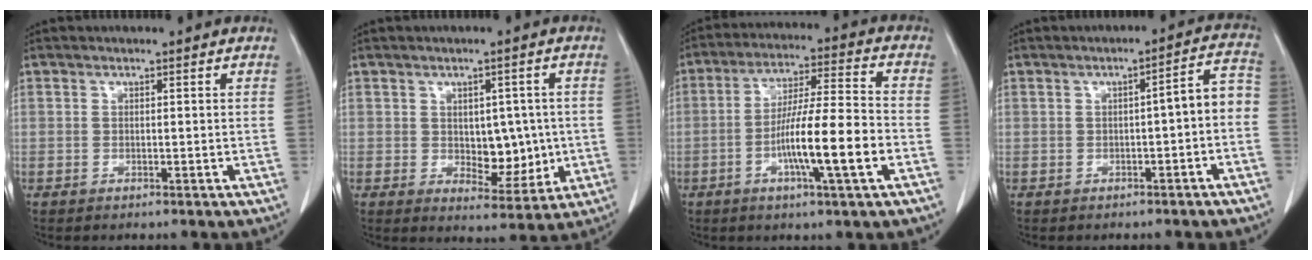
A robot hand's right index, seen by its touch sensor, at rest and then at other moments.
{"total": 7.2, "force": [-0.1, 4.1, 5.9], "torque": [-0.069, 0.001, 0.012]}
{"total": 13.1, "force": [-4.0, 0.4, 12.4], "torque": [-0.218, -0.001, -0.072]}
{"total": 4.9, "force": [-1.0, 0.9, 4.7], "torque": [-0.053, 0.028, -0.016]}